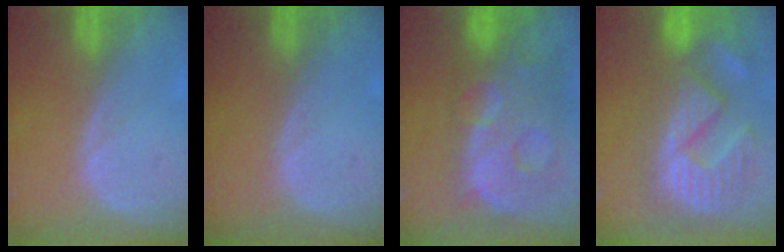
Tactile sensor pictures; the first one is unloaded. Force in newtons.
{"total": 0.0}
{"total": 13.8, "press": 11.2, "slide": 8.1}
{"total": 12.9, "press": 12.0, "slide": 4.9}